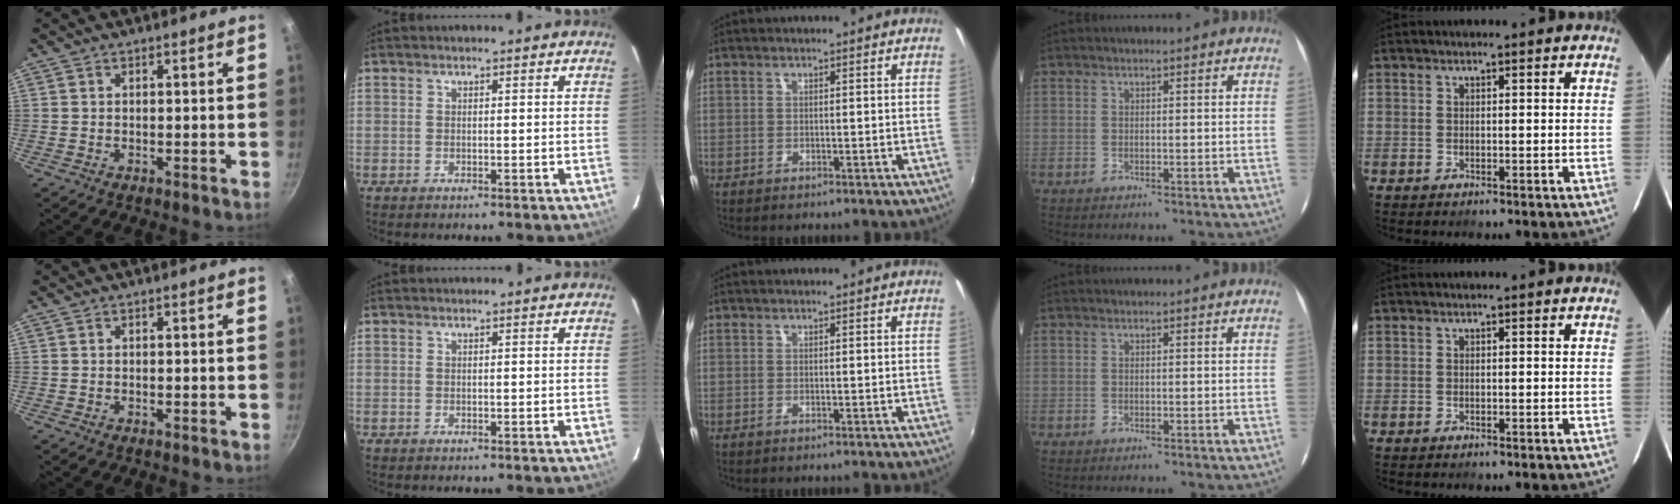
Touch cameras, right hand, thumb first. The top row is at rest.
{}